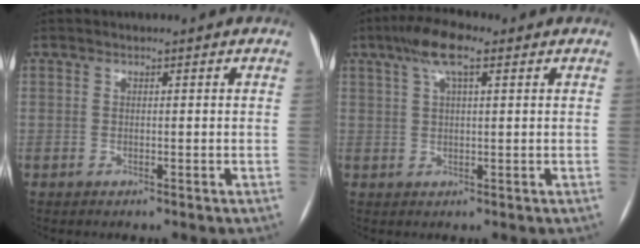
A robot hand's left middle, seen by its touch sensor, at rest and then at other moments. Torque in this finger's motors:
{"motor_torque": [0.67, -0.26, 0.45, 0.12]}